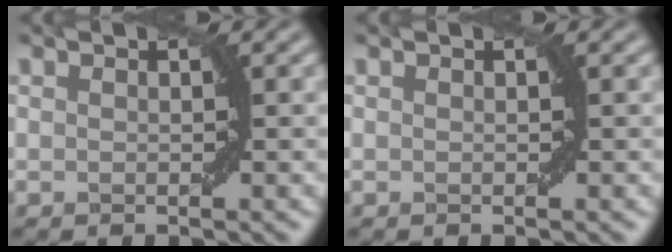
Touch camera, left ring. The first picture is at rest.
{"total": 0.0}